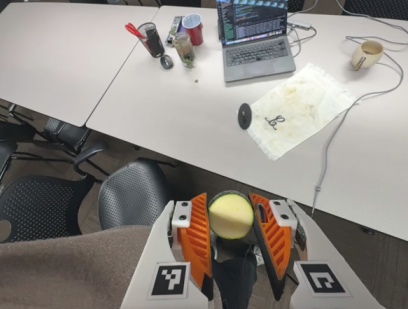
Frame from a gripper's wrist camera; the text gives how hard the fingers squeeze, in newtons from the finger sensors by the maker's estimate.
{"total": 8.4, "left": 8.1, "right": 8.6}